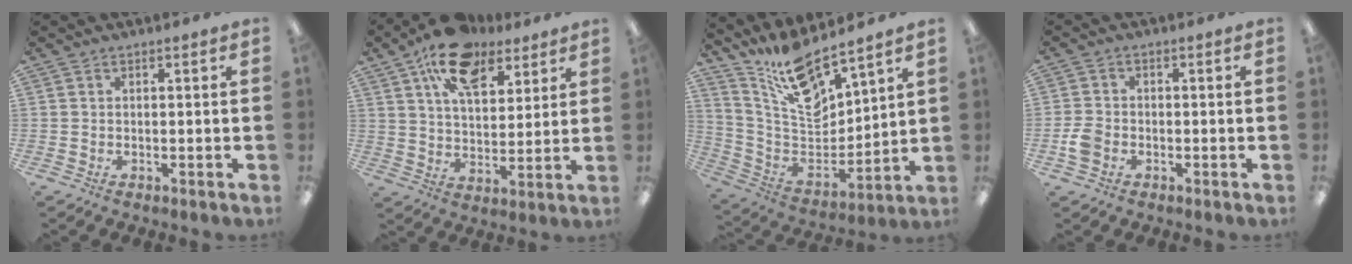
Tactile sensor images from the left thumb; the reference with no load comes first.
{"total": 16.1, "force": [10.7, 8.1, 8.9], "torque": [-0.145, -0.045, 0.189]}
{"total": 15.1, "force": [12.7, 4.0, 7.0], "torque": [-0.150, -0.083, 0.227]}
{"total": 3.8, "force": [-1.4, 2.8, 2.1], "torque": [-0.040, 0.008, -0.025]}